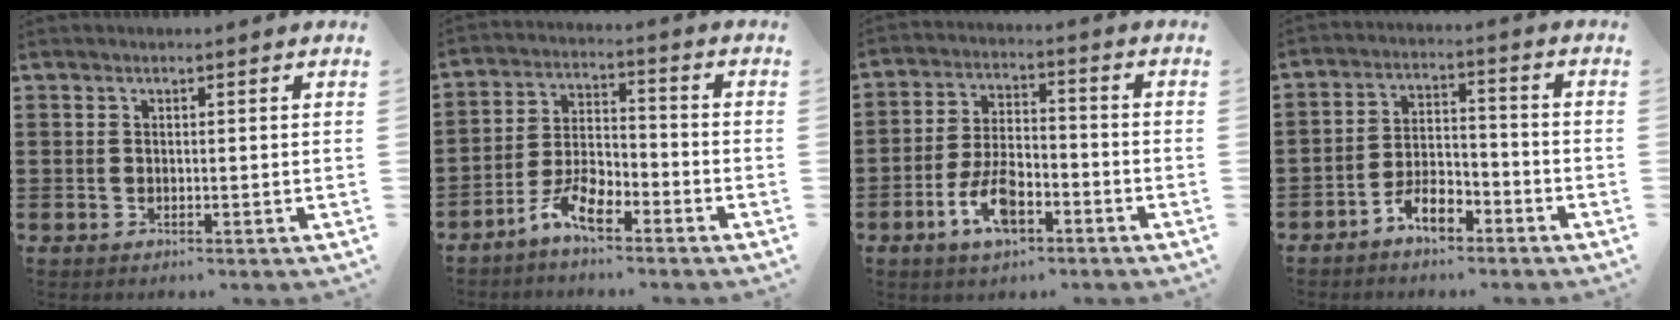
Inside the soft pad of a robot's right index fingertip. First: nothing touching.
{"total": 6.9, "force": [-4.7, 2.5, 4.4], "torque": [-0.098, 0.005, -0.091]}
{"total": 7.7, "force": [-3.6, 3.4, 5.8], "torque": [-0.127, 0.000, -0.068]}
{"total": 5.6, "force": [-4.2, 2.3, 3.1], "torque": [-0.065, 0.010, -0.080]}